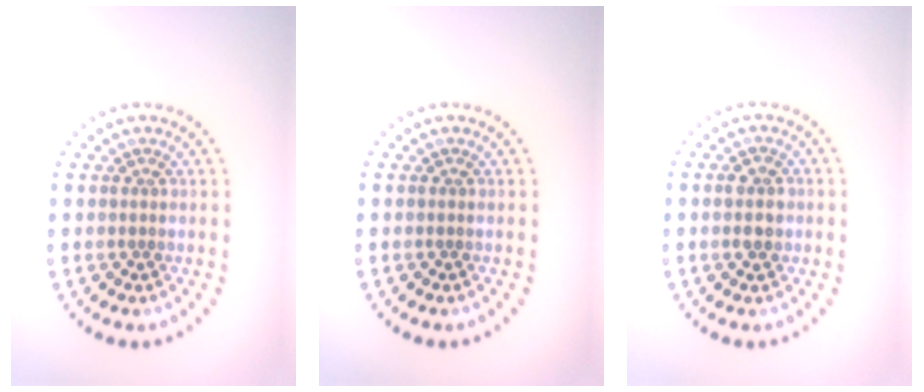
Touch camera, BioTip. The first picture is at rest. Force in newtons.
{"total": 0.0}
{"total": 1.9, "press": 1.9, "slide": 0.2}